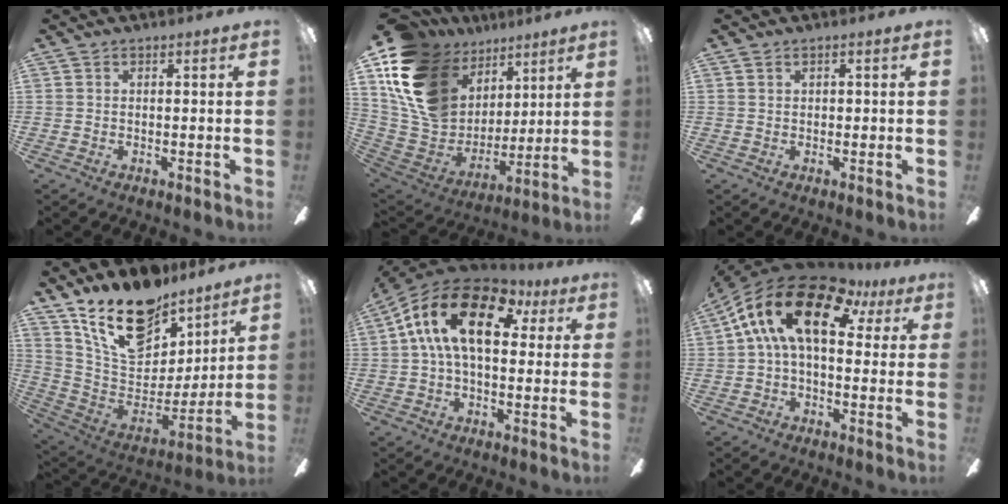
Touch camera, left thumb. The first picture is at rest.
{"total": 20.1, "force": [9.8, 14.2, 10.4], "torque": [-0.230, -0.045, 0.187]}
{"total": 0.7, "force": [0.2, 0.5, 0.4], "torque": [-0.008, 0.003, 0.004]}
{"total": 20.2, "force": [15.0, 9.7, 9.4], "torque": [-0.172, -0.102, 0.272]}
{"total": 18.1, "force": [5.8, 9.6, 14.2], "torque": [-0.276, 0.007, 0.097]}
{"total": 19.3, "force": [6.6, 9.5, 15.4], "torque": [-0.292, -0.014, 0.105]}